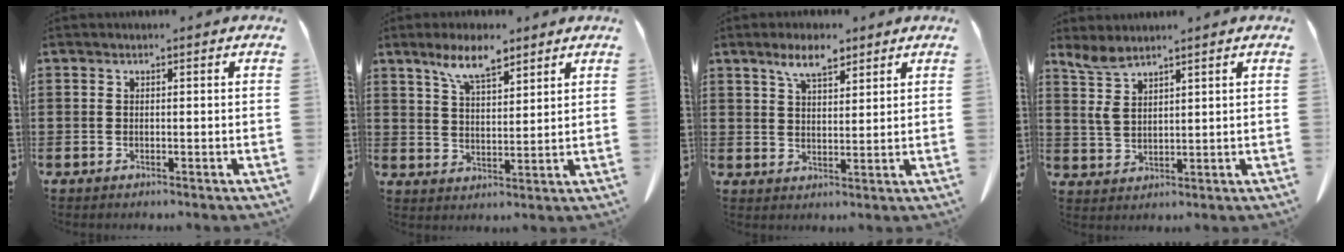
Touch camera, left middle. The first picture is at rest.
{"total": 7.4, "force": [5.5, 2.1, 4.4], "torque": [-0.101, -0.008, 0.101]}
{"total": 5.7, "force": [4.0, 1.9, 3.6], "torque": [-0.072, -0.003, 0.071]}
{"total": 4.7, "force": [3.0, 1.9, 3.1], "torque": [-0.079, -0.008, 0.054]}